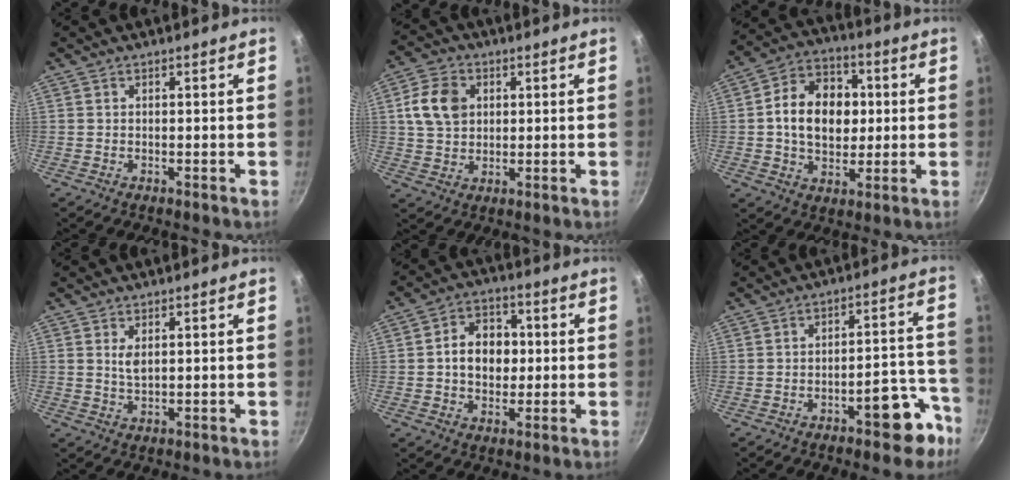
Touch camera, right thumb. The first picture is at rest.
{"total": 9.0, "force": [2.1, 6.9, 5.4], "torque": [-0.084, 0.006, 0.035]}
{"total": 14.8, "force": [1.2, 11.0, 9.9], "torque": [-0.122, 0.017, 0.010]}
{"total": 2.6, "force": [0.9, 1.3, 2.1], "torque": [-0.037, -0.007, 0.018]}
{"total": 9.9, "force": [0.4, 7.5, 6.4], "torque": [-0.071, 0.013, -0.001]}
{"total": 9.7, "force": [-5.8, 3.8, 6.7], "torque": [-0.048, 0.065, -0.068]}